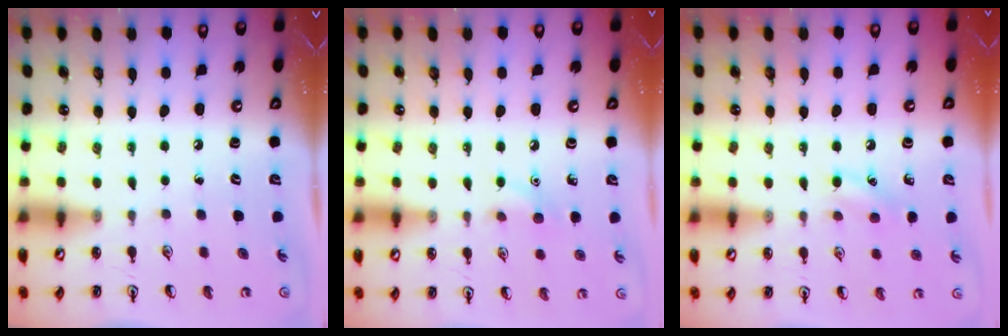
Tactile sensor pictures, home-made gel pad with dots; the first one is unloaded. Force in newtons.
{"total": 5.7, "press": 5.4, "slide": 1.7}
{"total": 7.0, "press": 6.7, "slide": 2.1}